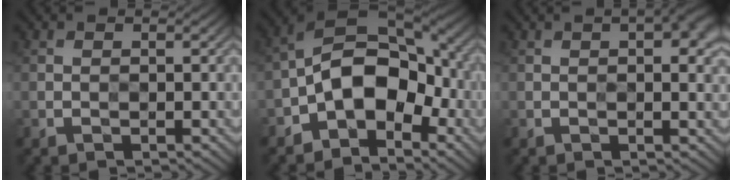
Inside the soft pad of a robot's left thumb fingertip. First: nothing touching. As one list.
[{"total": 11.3, "force": [-3.6, 6.9, 8.2], "torque": [-0.131, 0.004, -0.083]}, {"total": 3.4, "force": [1.0, 1.1, 3.0], "torque": [-0.038, 0.009, 0.010]}]